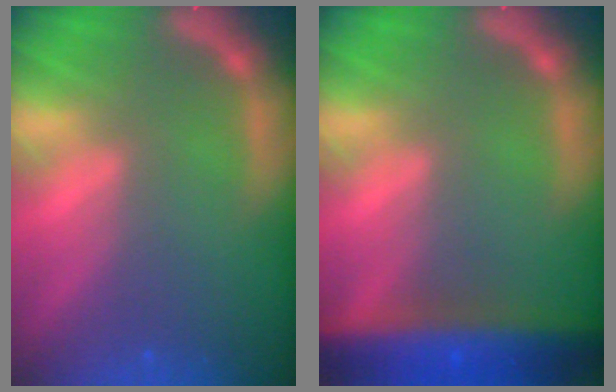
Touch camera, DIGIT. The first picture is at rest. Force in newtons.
{"total": 9.5}